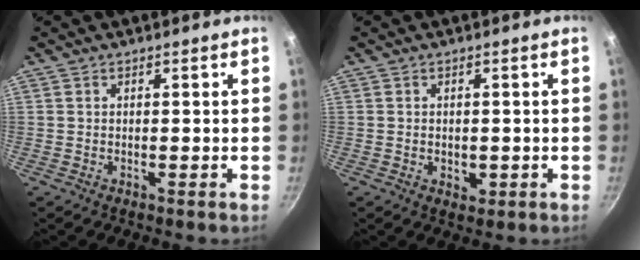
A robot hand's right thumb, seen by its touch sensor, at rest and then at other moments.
{"total": 2.6, "force": [-0.5, 1.8, 1.8], "torque": [-0.024, -0.005, -0.005]}